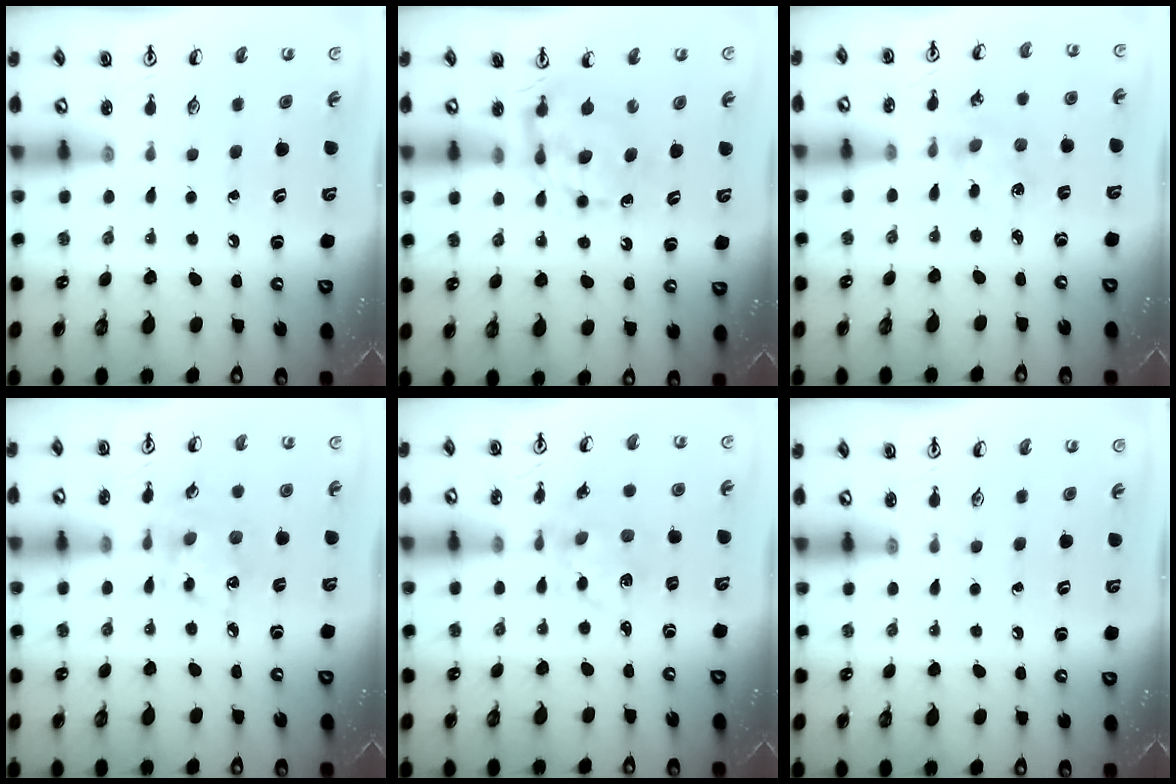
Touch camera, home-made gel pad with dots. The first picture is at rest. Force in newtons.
{"total": 7.3, "press": 7.3, "slide": 0.2}
{"total": 1.6, "press": 1.5, "slide": 0.4}
{"total": 6.9, "press": 6.7, "slide": 1.6}
{"total": 2.9, "press": 2.9, "slide": 0.2}
{"total": 0.0}